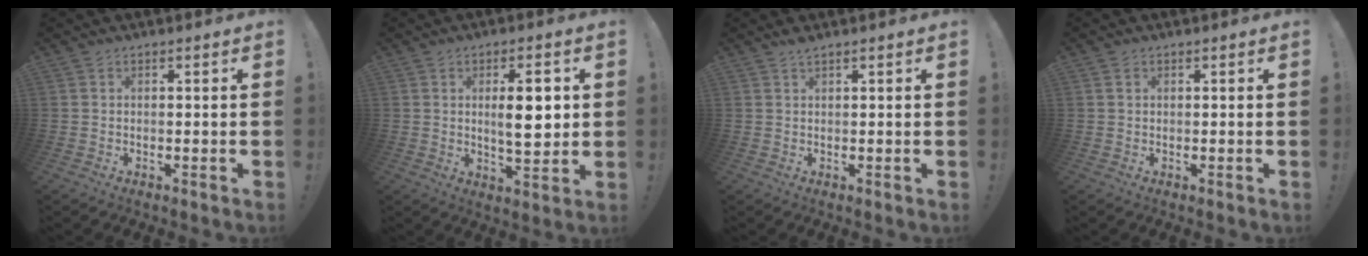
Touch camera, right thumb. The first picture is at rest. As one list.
[{"total": 9.9, "force": [1.5, 3.2, 9.2], "torque": [-0.136, -0.009, 0.016]}, {"total": 1.3, "force": [1.1, 0.2, 0.6], "torque": [-0.010, -0.002, 0.020]}, {"total": 0.9, "force": [0.4, 0.7, 0.3], "torque": [-0.001, 0.001, 0.006]}]